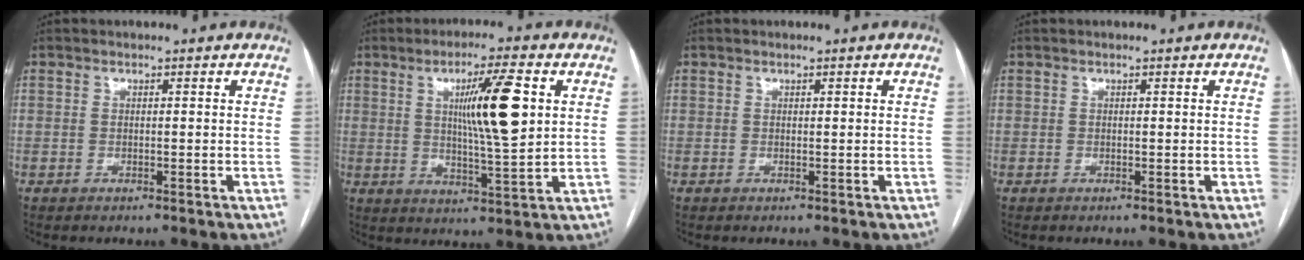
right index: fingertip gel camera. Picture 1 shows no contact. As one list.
[{"total": 11.1, "force": [2.8, 0.6, 10.7], "torque": [-0.175, -0.003, 0.047]}, {"total": 0.0}, {"total": 0.0}]